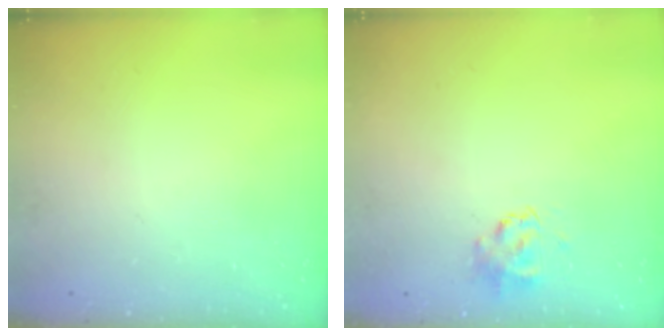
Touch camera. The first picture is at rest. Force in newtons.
{"total": 1.5, "press": 1.3, "slide": 0.6}